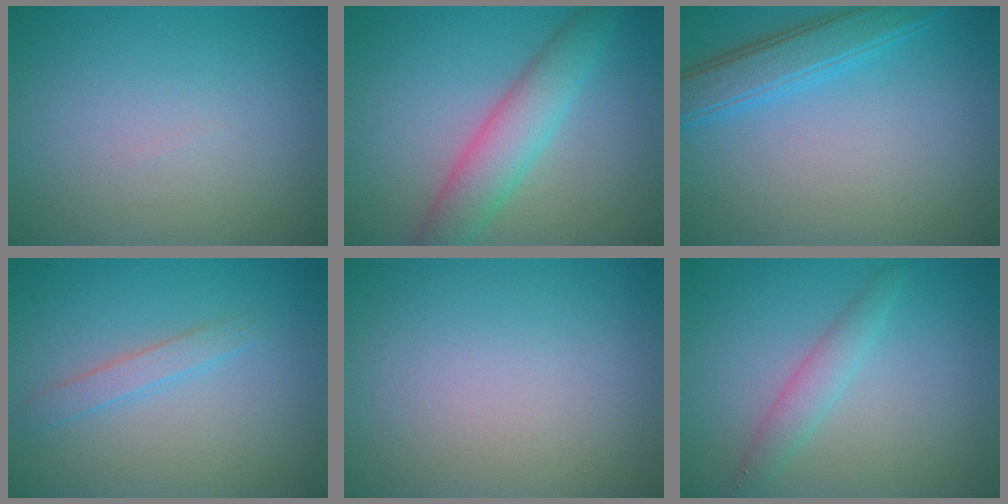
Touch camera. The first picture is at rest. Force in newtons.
{"total": 4.9, "press": 4.9, "slide": 0.1}
{"total": 4.0, "press": 4.0, "slide": 0.1}
{"total": 1.7, "press": 1.7, "slide": 0.1}
{"total": 0.0}
{"total": 2.1, "press": 2.1, "slide": 0.0}